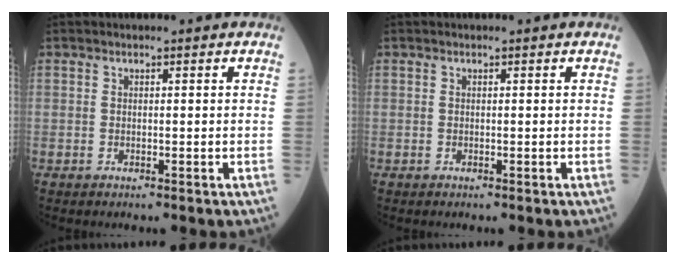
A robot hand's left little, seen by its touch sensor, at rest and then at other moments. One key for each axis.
{"total": 0.0}